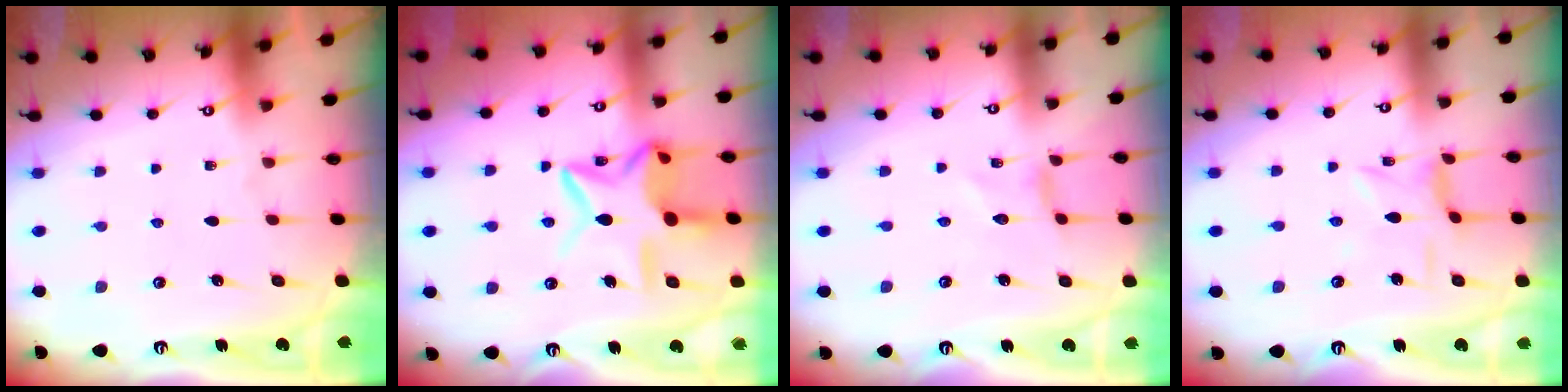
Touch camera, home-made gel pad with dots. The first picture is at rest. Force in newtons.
{"total": 14.1, "press": 14.0, "slide": 1.2}
{"total": 0.0}
{"total": 1.4, "press": 1.3, "slide": 0.4}